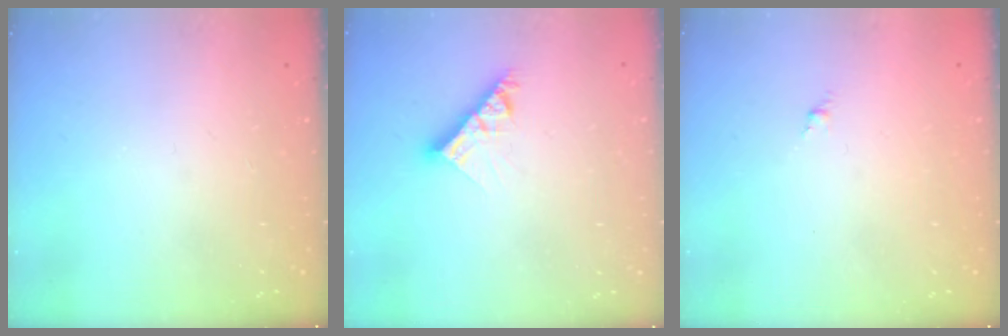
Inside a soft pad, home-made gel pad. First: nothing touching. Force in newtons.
{"total": 7.1, "press": 7.1, "slide": 0.6}
{"total": 0.0}